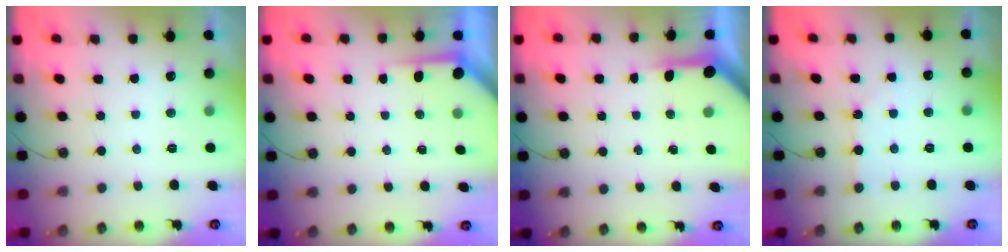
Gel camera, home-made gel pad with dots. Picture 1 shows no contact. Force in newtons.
{"total": 3.5, "press": 3.4, "slide": 0.3}
{"total": 4.4, "press": 4.3, "slide": 0.4}
{"total": 2.9, "press": 2.9, "slide": 0.5}